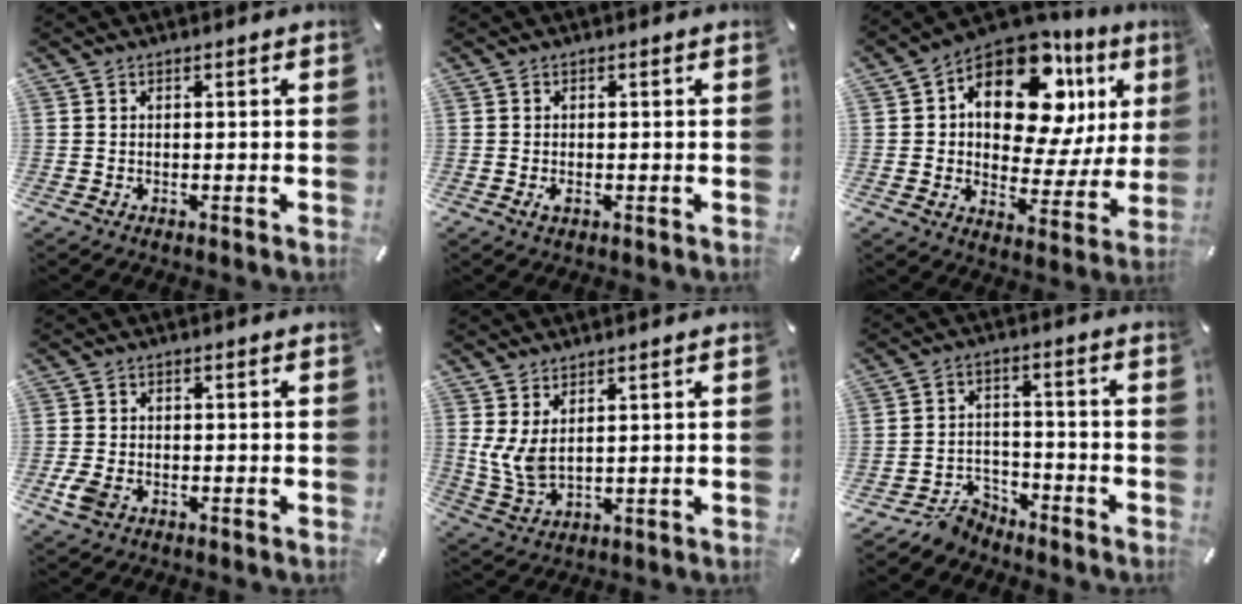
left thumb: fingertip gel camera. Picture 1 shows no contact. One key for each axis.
{"total": 1.4, "fx": -0.4, "fy": 0.7, "fz": 1.1, "tx": -0.019, "ty": -0.001, "tz": -0.006}
{"total": 17.9, "fx": 8.1, "fy": 10.4, "fz": 12.1, "tx": -0.178, "ty": -0.050, "tz": 0.140}
{"total": 3.8, "fx": -1.4, "fy": 2.6, "fz": 2.4, "tx": -0.068, "ty": -0.004, "tz": -0.030}
{"total": 6.0, "fx": 2.7, "fy": 2.9, "fz": 4.5, "tx": -0.116, "ty": -0.020, "tz": 0.045}
{"total": 7.4, "fx": -6.4, "fy": 3.3, "fz": 1.7, "tx": -0.031, "ty": 0.033, "tz": -0.124}